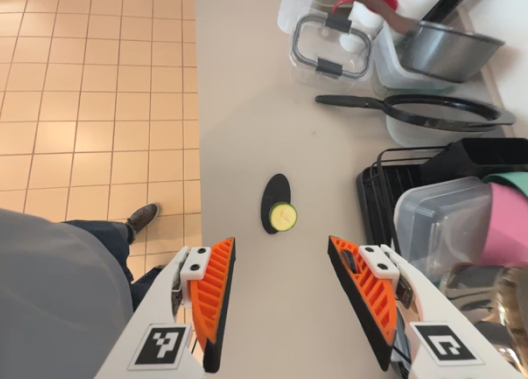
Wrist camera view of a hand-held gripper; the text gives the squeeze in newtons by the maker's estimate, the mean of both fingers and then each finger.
{"total": 0.0}